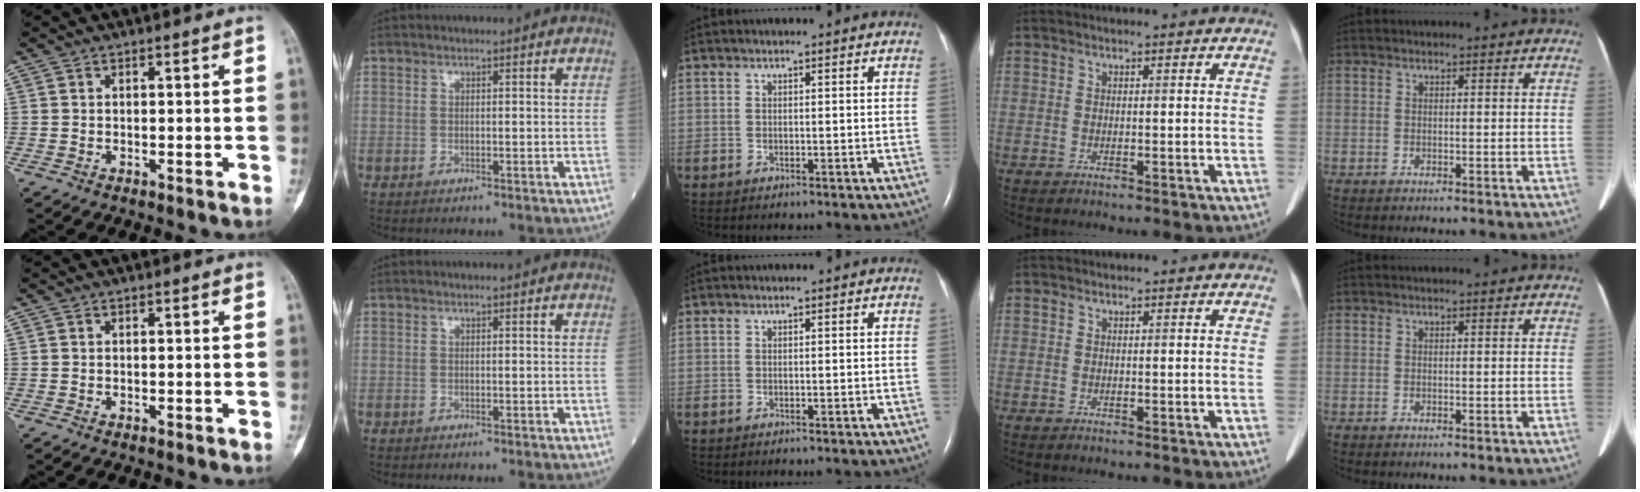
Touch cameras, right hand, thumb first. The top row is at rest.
{}